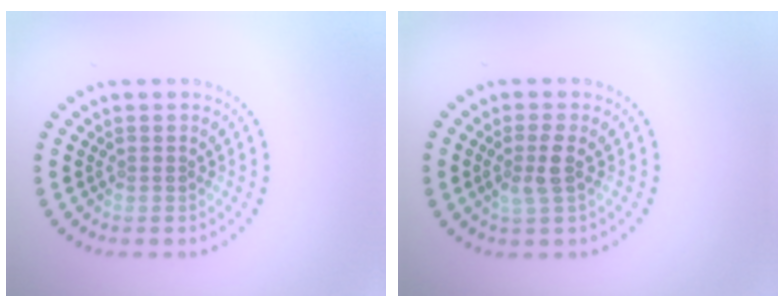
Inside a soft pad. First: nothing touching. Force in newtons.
{"total": 1.9, "press": 1.8, "slide": 0.7}